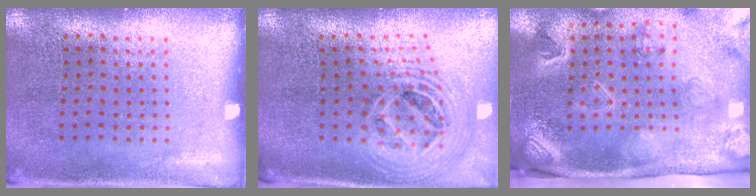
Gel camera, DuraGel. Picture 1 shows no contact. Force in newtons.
{"total": 2.5, "press": 1.8, "slide": 1.7}
{"total": 3.3, "press": 3.2, "slide": 1.0}